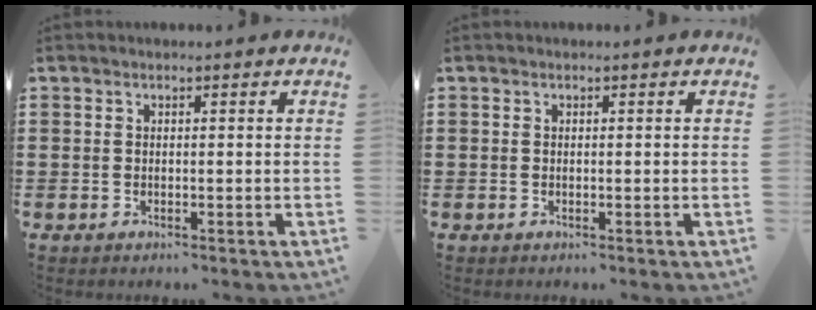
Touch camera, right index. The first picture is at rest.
{"total": 0.0}